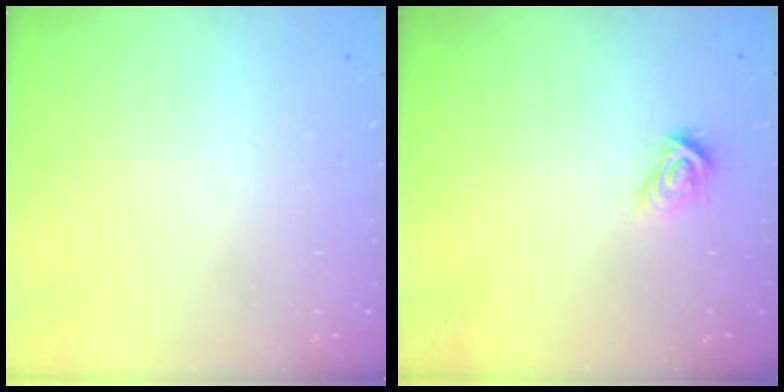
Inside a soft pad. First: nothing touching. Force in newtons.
{"total": 5.5, "press": 5.5, "slide": 0.4}